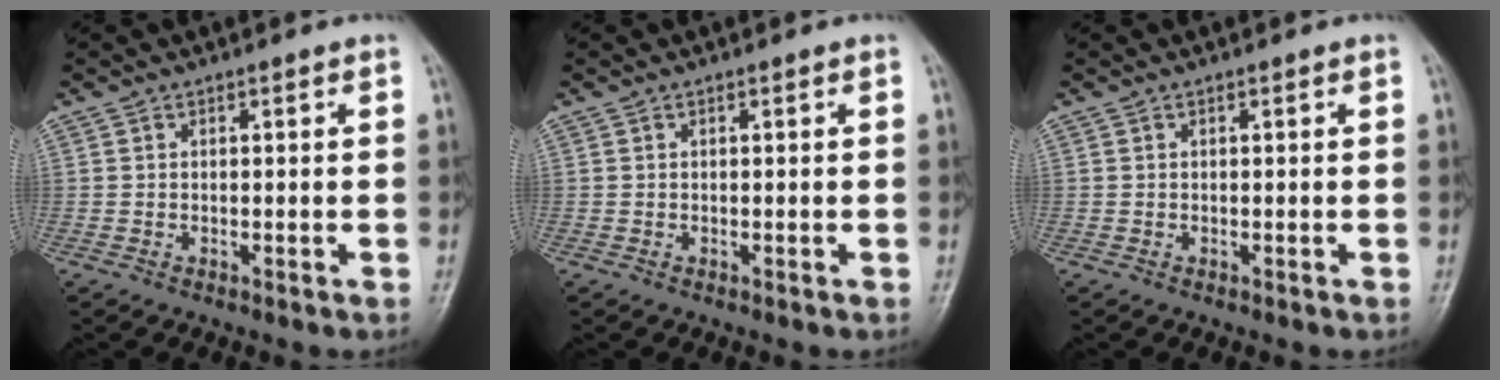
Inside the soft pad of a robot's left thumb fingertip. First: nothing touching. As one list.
[{"total": 0.0}, {"total": 0.0}]